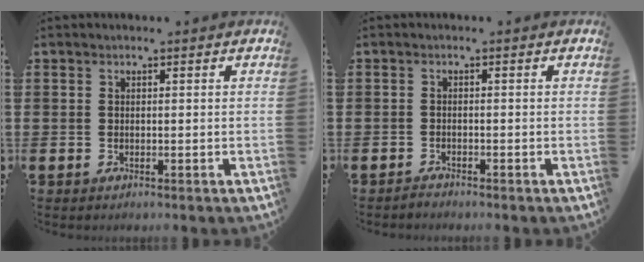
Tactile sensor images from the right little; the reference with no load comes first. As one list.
[{"total": 0.9, "force": [-0.9, 0.1, 0.0], "torque": [-0.003, -0.001, -0.018]}]